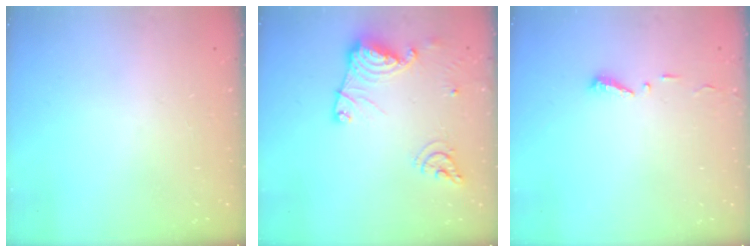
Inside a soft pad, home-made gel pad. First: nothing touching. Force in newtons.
{"total": 15.2, "press": 15.1, "slide": 1.8}
{"total": 4.7, "press": 4.7, "slide": 0.5}